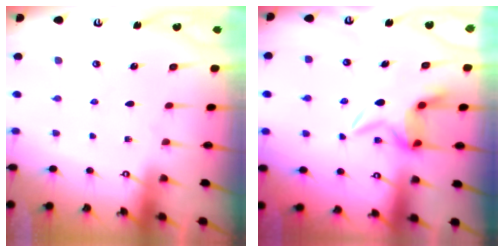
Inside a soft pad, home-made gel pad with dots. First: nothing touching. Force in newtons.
{"total": 5.6, "press": 5.5, "slide": 1.3}